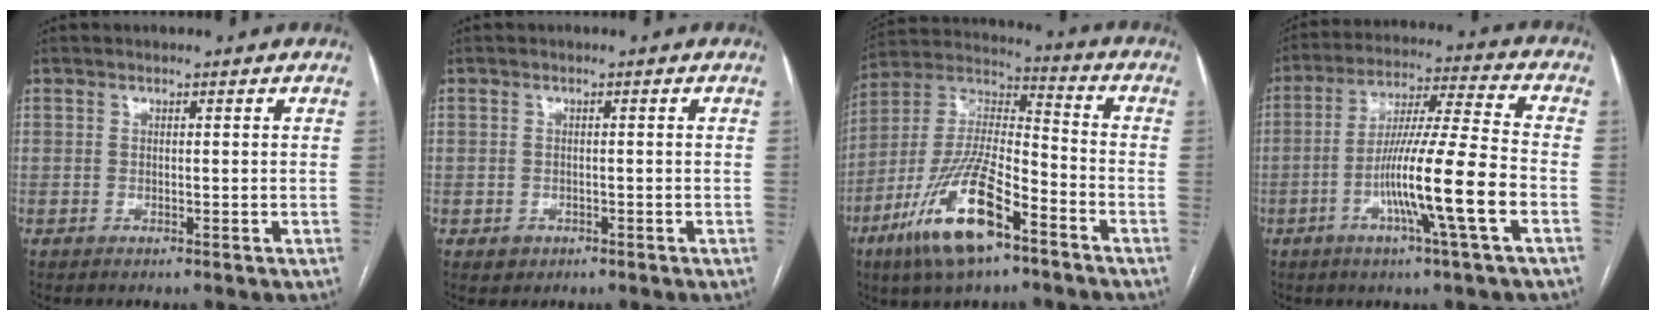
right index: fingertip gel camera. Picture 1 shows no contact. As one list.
[{"total": 1.8, "force": [-0.8, 1.6, 0.3], "torque": [0.000, 0.006, -0.007]}, {"total": 17.7, "force": [-9.6, 4.8, 14.1], "torque": [-0.296, -0.015, -0.174]}, {"total": 14.1, "force": [-4.7, -1.1, 13.3], "torque": [-0.240, -0.006, -0.088]}]